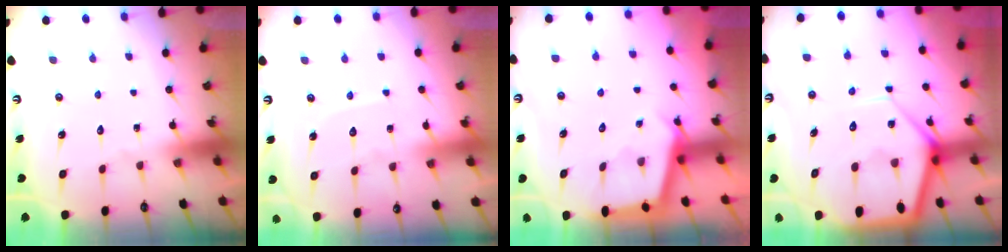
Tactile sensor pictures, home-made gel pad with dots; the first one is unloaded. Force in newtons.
{"total": 4.0, "press": 4.0, "slide": 0.4}
{"total": 2.9, "press": 2.9, "slide": 0.4}
{"total": 12.6, "press": 12.6, "slide": 1.2}